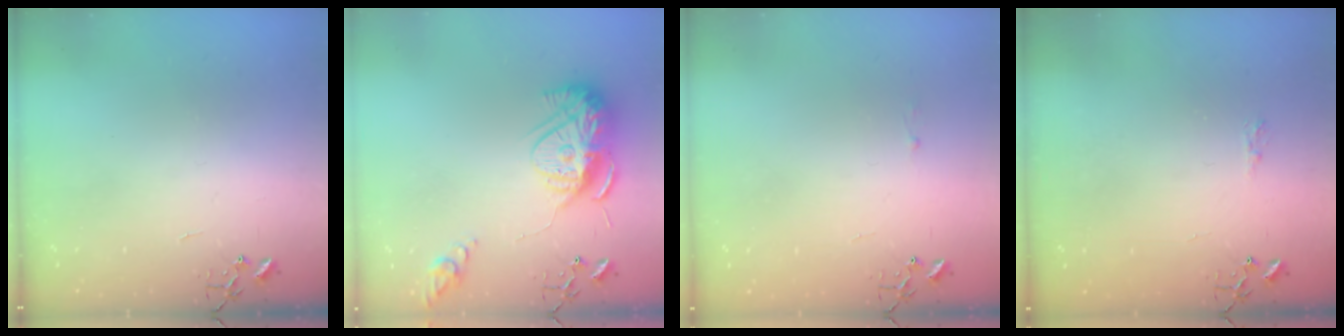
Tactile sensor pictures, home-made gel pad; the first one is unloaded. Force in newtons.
{"total": 16.0, "press": 16.0, "slide": 1.5}
{"total": 1.8, "press": 1.8, "slide": 0.2}
{"total": 5.1, "press": 5.1, "slide": 0.4}